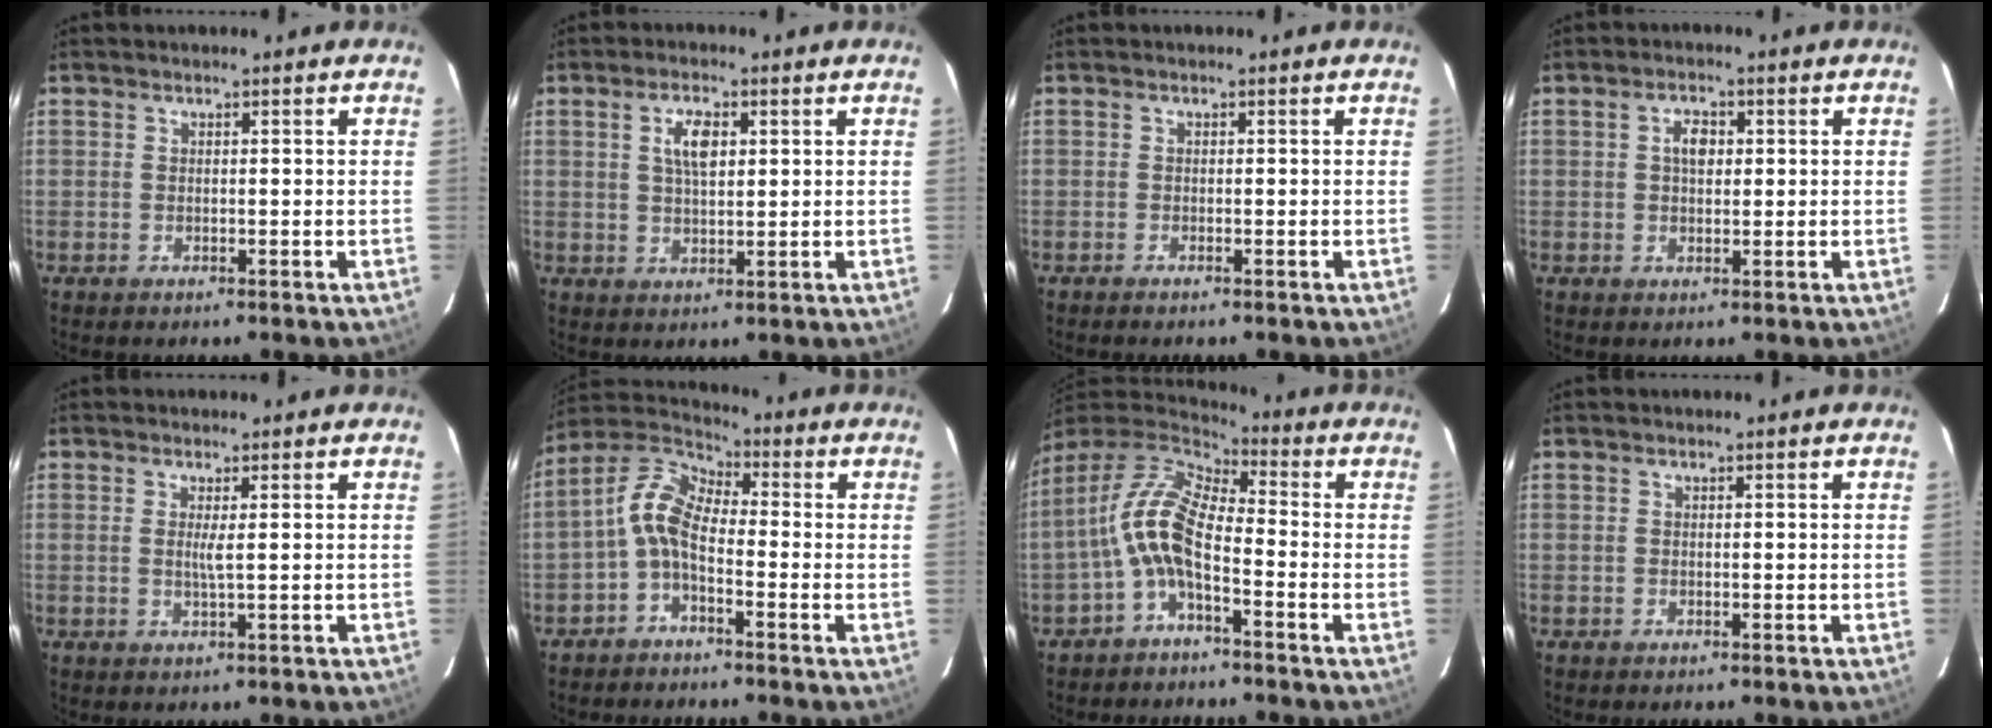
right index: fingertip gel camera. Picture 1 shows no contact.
{"total": 5.0, "force": [1.6, 2.2, 4.2], "torque": [-0.075, 0.007, 0.030]}
{"total": 0.5, "force": [-0.5, 0.0, 0.2], "torque": [-0.004, -0.001, -0.011]}
{"total": 3.2, "force": [0.6, 2.0, 2.4], "torque": [-0.040, 0.010, 0.010]}
{"total": 1.9, "force": [0.3, -0.2, 1.9], "torque": [-0.033, -0.003, 0.003]}
{"total": 7.4, "force": [-2.4, 3.8, 5.9], "torque": [-0.130, 0.023, -0.057]}
{"total": 11.4, "force": [-3.1, 4.7, 9.9], "torque": [-0.204, 0.016, -0.068]}
{"total": 0.0}